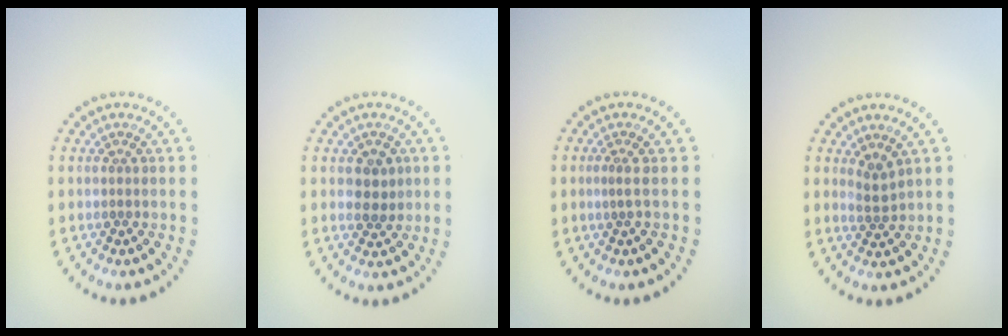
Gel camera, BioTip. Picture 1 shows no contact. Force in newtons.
{"total": 1.8, "press": 1.7, "slide": 0.5}
{"total": 0.6, "press": 0.1, "slide": 0.6}
{"total": 1.4, "press": 1.1, "slide": 0.9}